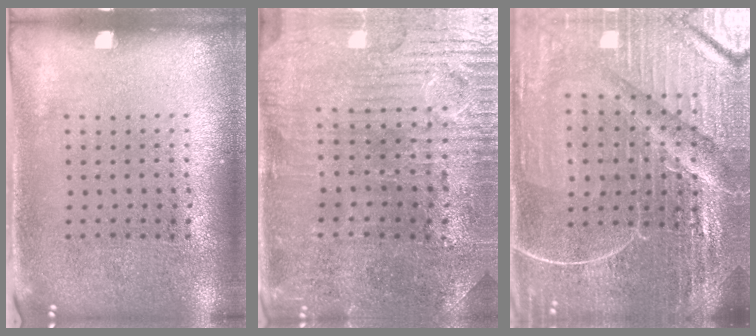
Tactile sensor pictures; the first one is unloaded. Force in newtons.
{"total": 2.2, "press": 2.2, "slide": 0.5}
{"total": 6.3, "press": 5.7, "slide": 2.8}